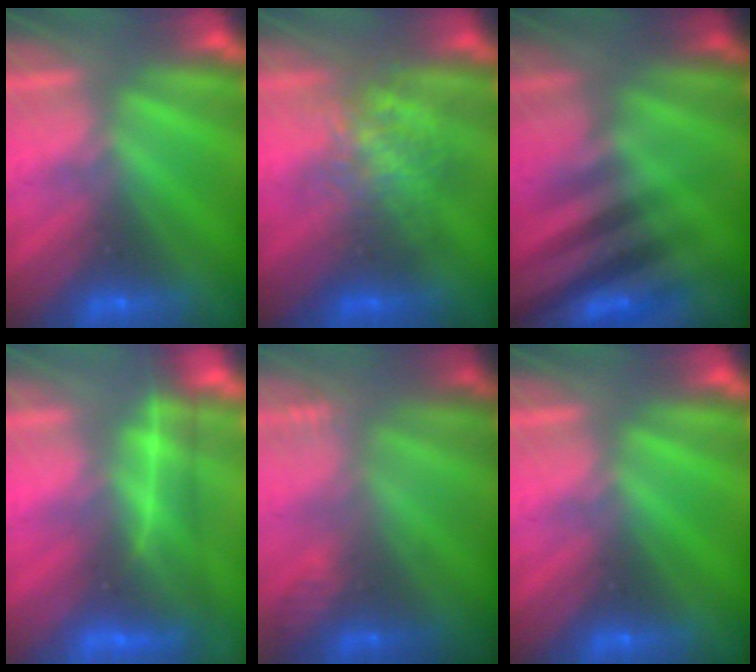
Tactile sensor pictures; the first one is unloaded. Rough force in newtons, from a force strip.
{"total": 2.3}
{"total": 2.8}
{"total": 3.7}
{"total": 2.9}
{"total": 0.0}